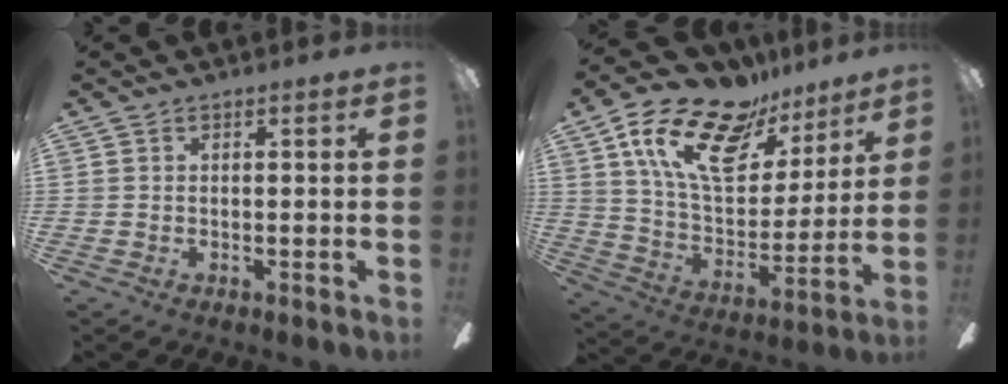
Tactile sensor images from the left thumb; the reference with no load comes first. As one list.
[{"total": 22.2, "force": [13.7, 11.3, 13.3], "torque": [-0.232, -0.065, 0.246]}]